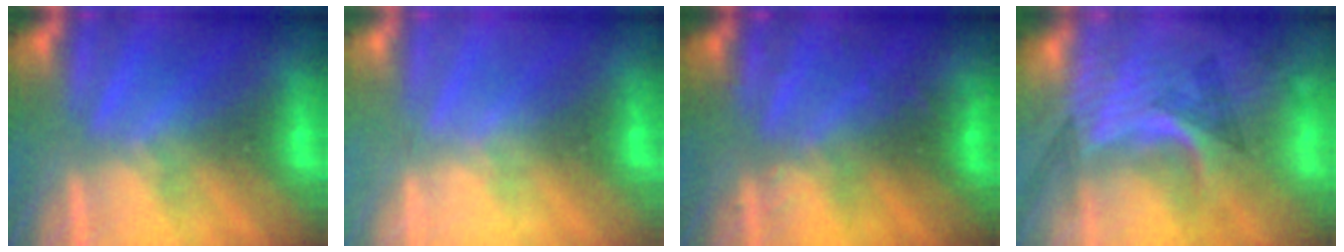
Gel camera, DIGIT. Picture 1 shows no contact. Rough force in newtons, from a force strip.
{"total": 2.1}
{"total": 2.9}
{"total": 2.9}